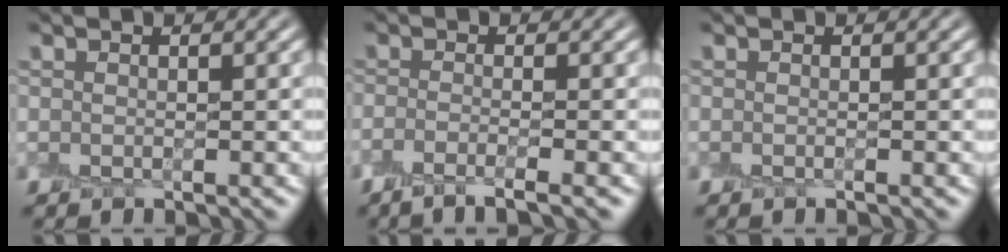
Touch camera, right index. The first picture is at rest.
{"total": 2.7, "force": [-1.8, 0.3, 1.9], "torque": [-0.030, -0.006, -0.039]}
{"total": 0.0}